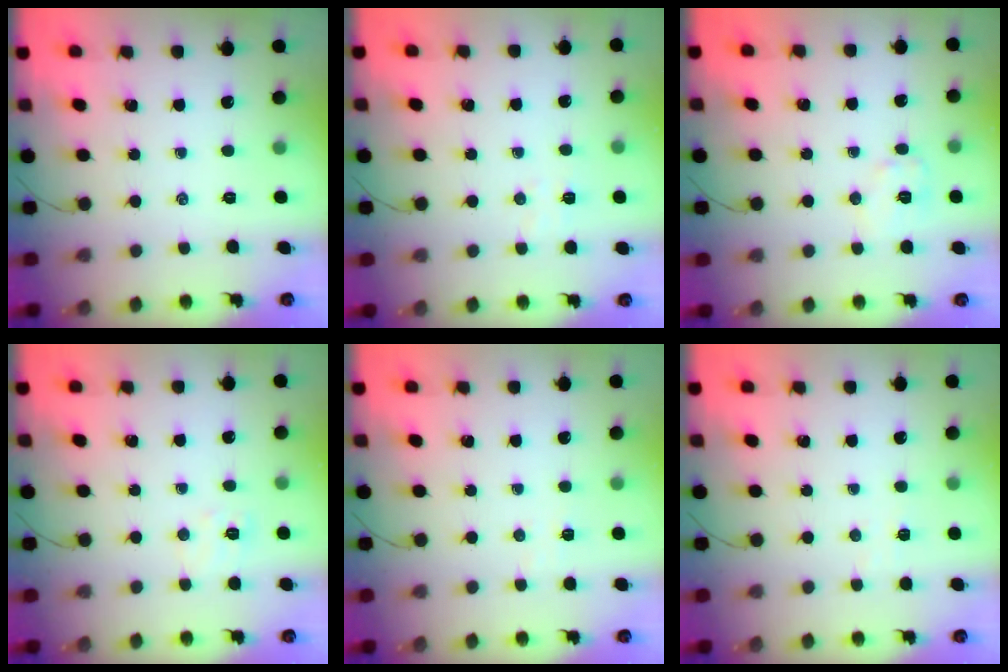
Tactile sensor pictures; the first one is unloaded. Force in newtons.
{"total": 3.6, "press": 3.5, "slide": 0.7}
{"total": 6.9, "press": 6.9, "slide": 0.4}
{"total": 5.1, "press": 5.0, "slide": 1.2}
{"total": 2.7, "press": 2.6, "slide": 0.8}
{"total": 2.7, "press": 2.6, "slide": 0.8}